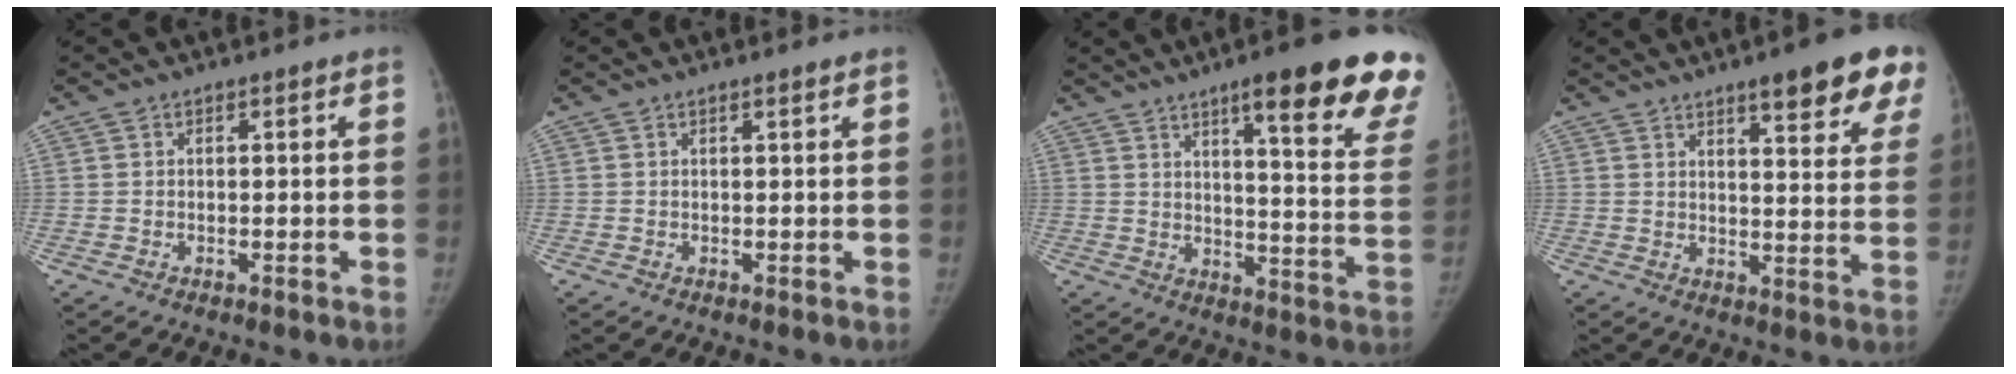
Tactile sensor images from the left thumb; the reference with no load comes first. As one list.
[{"total": 0.5, "force": [0.4, -0.1, 0.3], "torque": [-0.011, -0.002, 0.009]}, {"total": 22.4, "force": [14.6, 3.1, 16.7], "torque": [-0.194, -0.070, 0.185]}, {"total": 14.5, "force": [9.4, 3.4, 10.5], "torque": [-0.098, -0.047, 0.113]}]